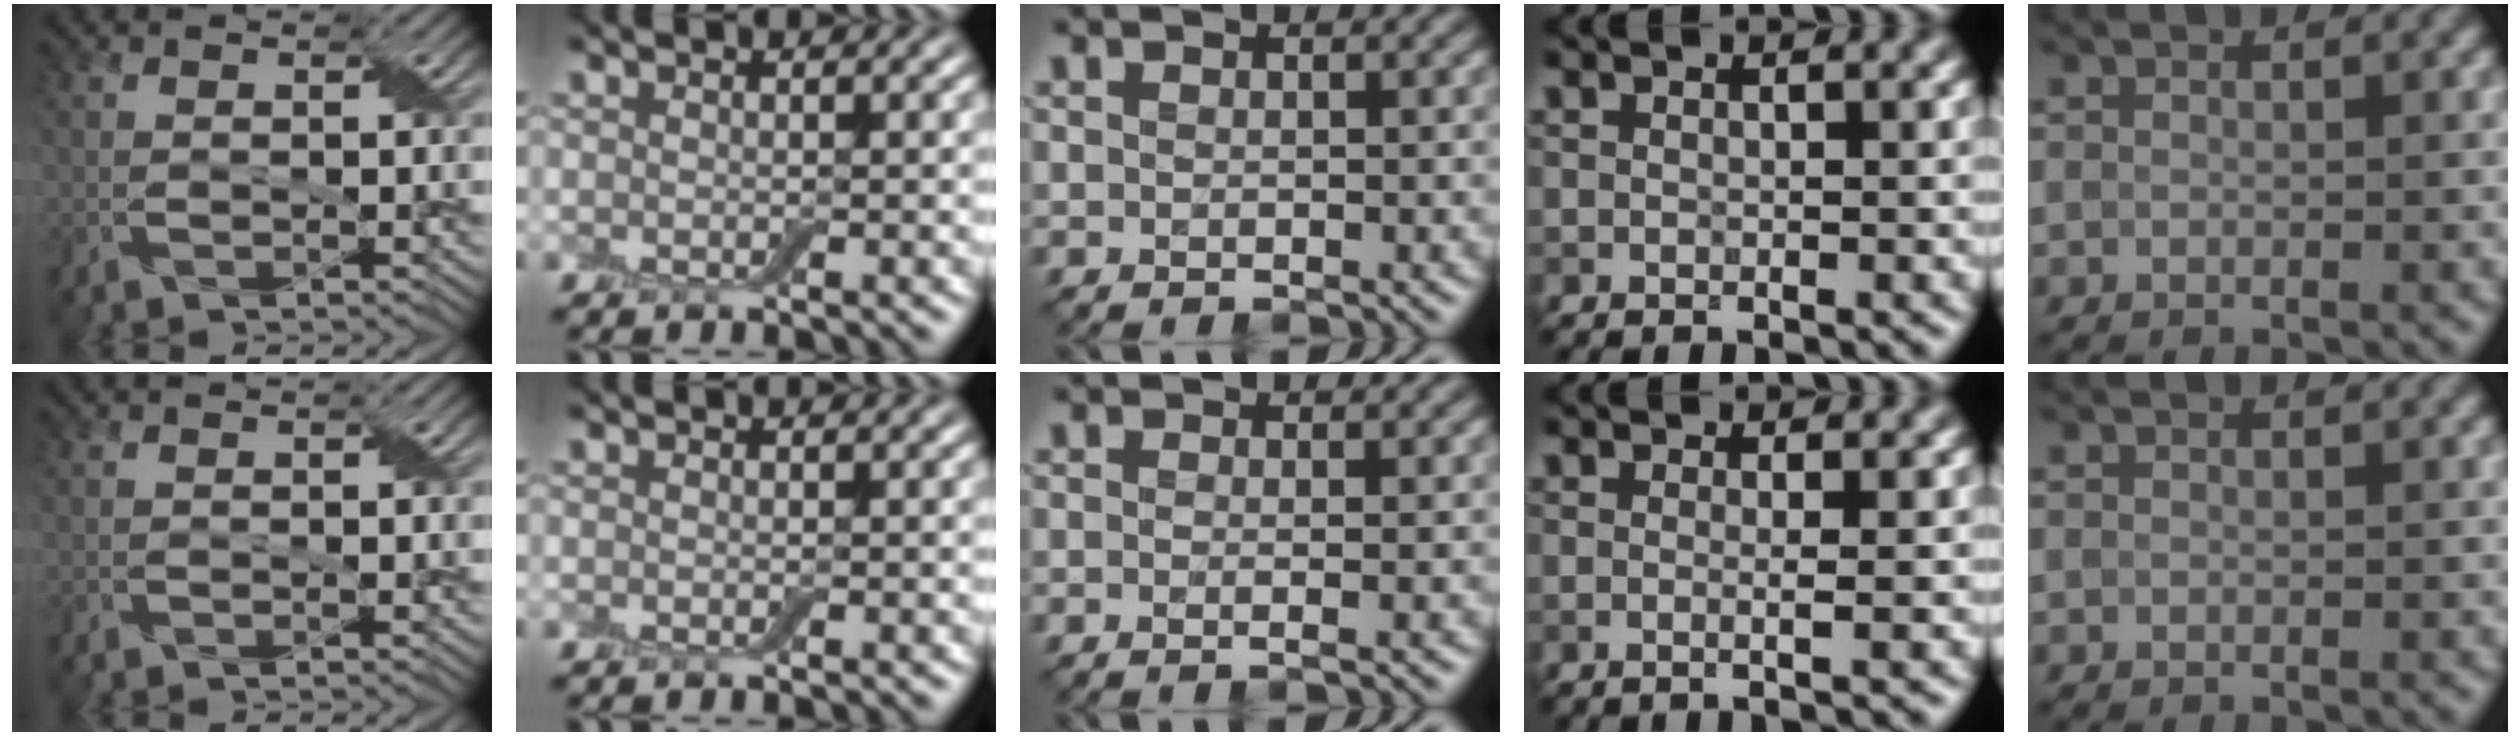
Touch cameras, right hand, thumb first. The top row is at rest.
{"thumb": {"total": 0.5, "force": [0.2, -0.4, 0.2], "torque": [-0.004, -0.003, 0.009]}, "middle": {"total": 1.8, "force": [0.1, 0.8, 1.6], "torque": [-0.016, -0.006, -0.020]}, "ring": {"total": 2.5, "force": [0.5, 1.2, 2.2], "torque": [-0.015, -0.003, -0.023]}}